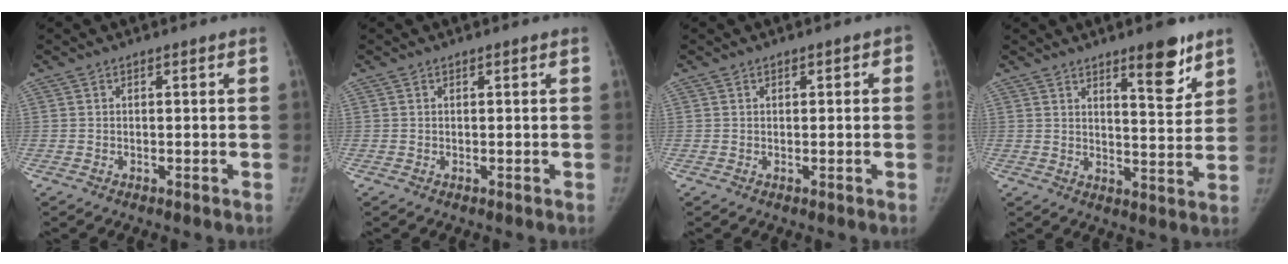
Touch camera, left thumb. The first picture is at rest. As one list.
[{"total": 0.0}, {"total": 1.5, "force": [0.4, 1.0, 1.0], "torque": [0.000, 0.002, 0.002]}, {"total": 9.1, "force": [6.0, 2.6, 6.4], "torque": [-0.068, -0.043, 0.087]}]